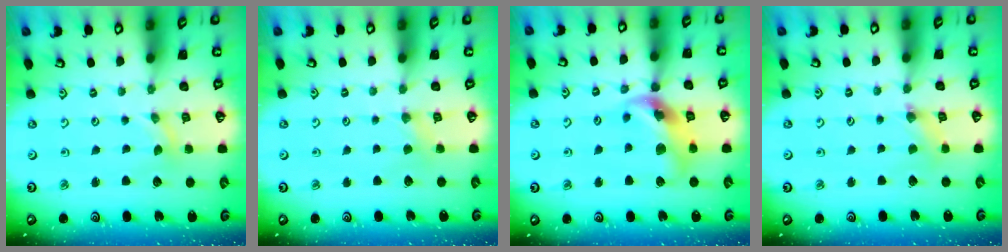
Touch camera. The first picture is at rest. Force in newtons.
{"total": 1.8, "press": 1.8, "slide": 0.3}
{"total": 14.1, "press": 14.0, "slide": 1.6}
{"total": 1.4, "press": 1.3, "slide": 0.3}